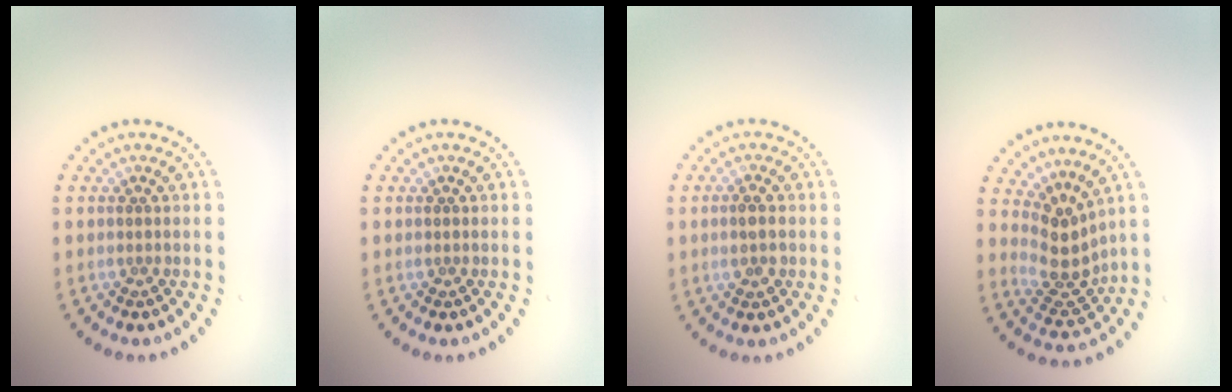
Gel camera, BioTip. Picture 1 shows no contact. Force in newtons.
{"total": 0.0}
{"total": 1.6, "press": 1.6, "slide": 0.3}
{"total": 3.4, "press": 2.7, "slide": 2.1}